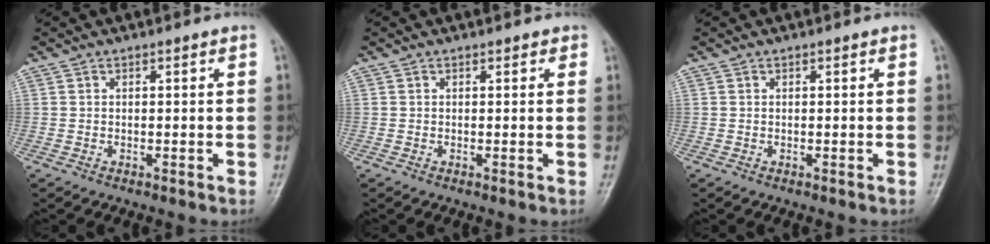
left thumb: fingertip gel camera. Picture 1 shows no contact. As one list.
[{"total": 0.8, "force": [0.5, 0.6, 0.3], "torque": [0.005, -0.001, -0.001]}, {"total": 0.0}]